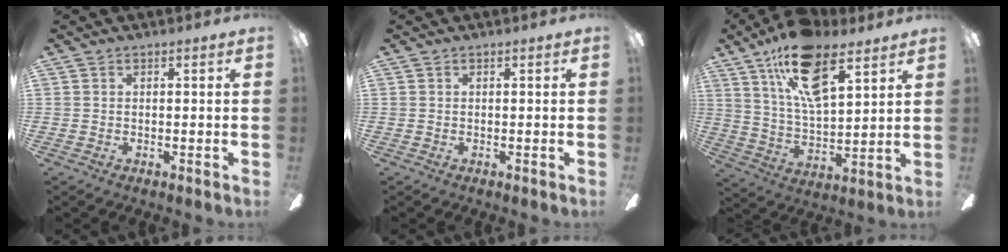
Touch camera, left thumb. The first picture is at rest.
{"total": 0.0}
{"total": 18.2, "force": [10.8, 8.1, 12.3], "torque": [-0.212, -0.035, 0.187]}